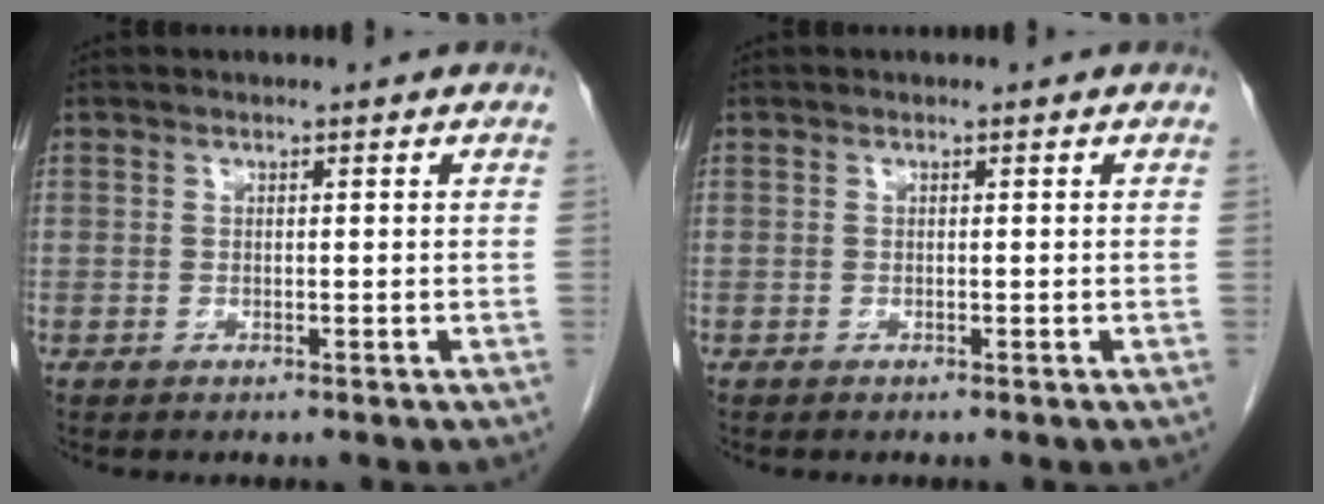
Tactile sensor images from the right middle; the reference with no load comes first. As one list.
[{"total": 0.0}]